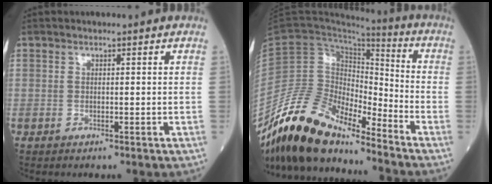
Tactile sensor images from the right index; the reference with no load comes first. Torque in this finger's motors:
{"motor_torque": [1.14, -1.00, -0.02, -0.21]}